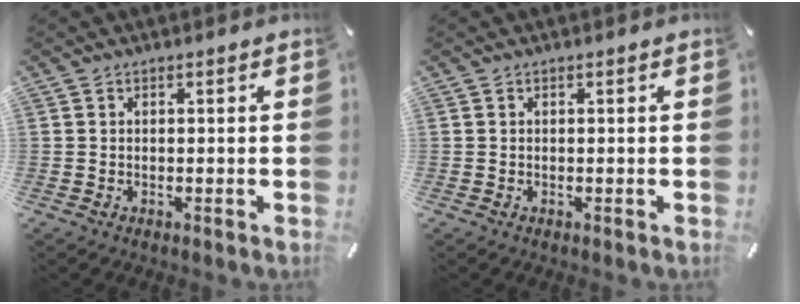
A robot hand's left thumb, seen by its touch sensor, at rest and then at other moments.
{"total": 0.0}